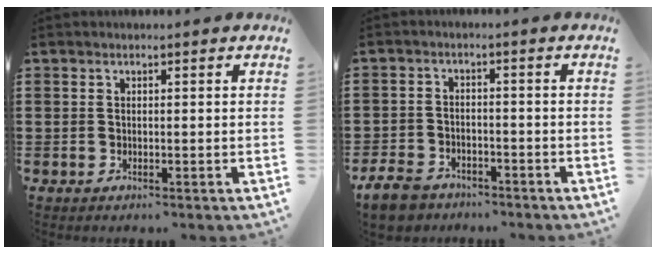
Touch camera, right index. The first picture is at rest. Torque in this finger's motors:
{"motor_torque": [-1.04, 1.09, -0.73, -0.21]}